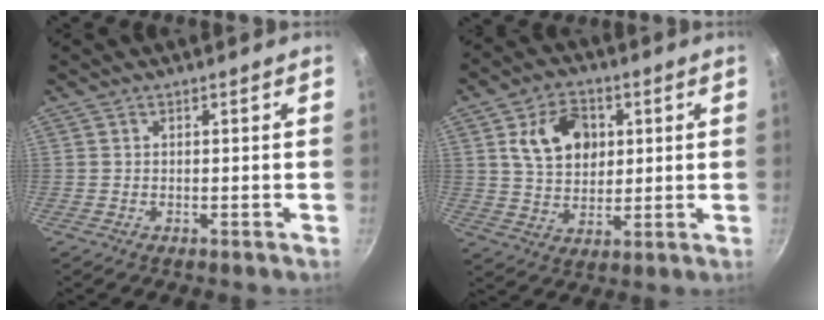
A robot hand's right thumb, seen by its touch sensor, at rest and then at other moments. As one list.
[{"total": 11.3, "force": [3.3, 8.1, 7.1], "torque": [-0.092, -0.005, 0.057]}]